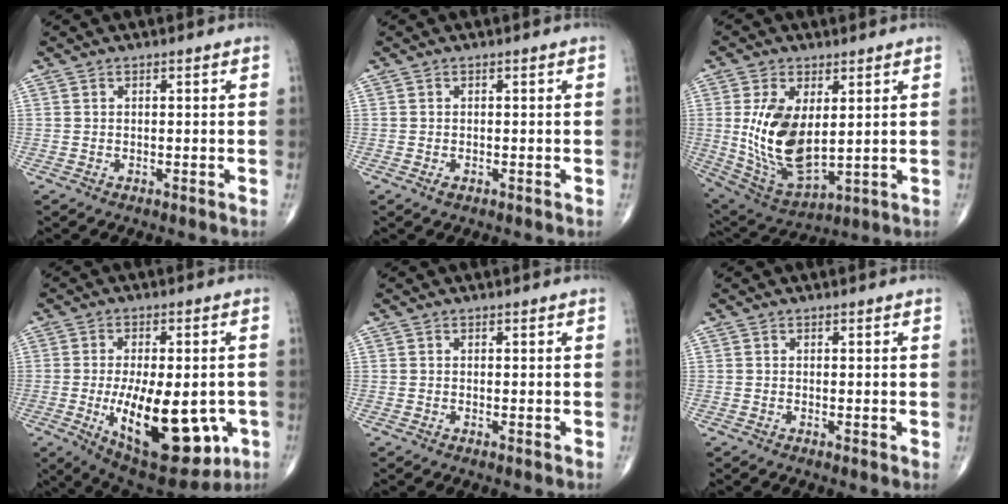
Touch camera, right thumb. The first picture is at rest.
{"total": 0.8, "force": [-0.4, 0.4, 0.5], "torque": [-0.012, -0.002, -0.007]}
{"total": 15.0, "force": [1.9, 7.9, 12.6], "torque": [-0.236, -0.018, 0.057]}
{"total": 21.0, "force": [-5.2, 9.6, 17.9], "torque": [-0.254, -0.016, -0.052]}
{"total": 0.6, "force": [0.0, 0.2, 0.6], "torque": [-0.012, -0.003, -0.003]}
{"total": 0.9, "force": [0.1, 0.3, 0.9], "torque": [-0.015, -0.004, -0.002]}